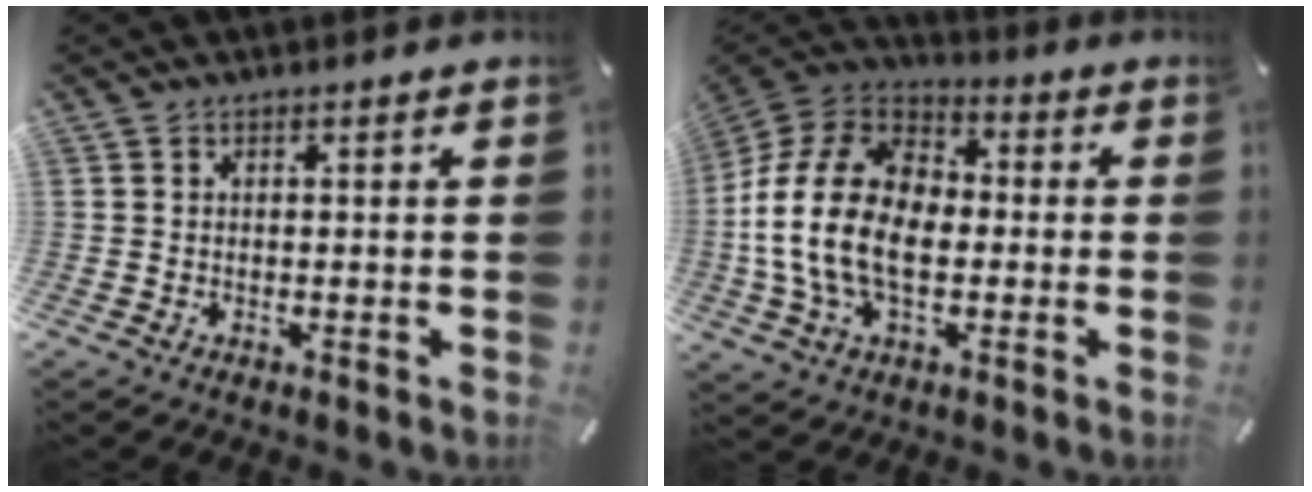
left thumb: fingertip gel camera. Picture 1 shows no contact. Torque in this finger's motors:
{"motor_torque": [1.12, 1.50, 1.75, -1.02, 1.01]}